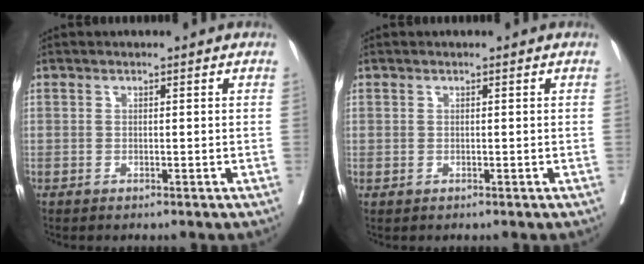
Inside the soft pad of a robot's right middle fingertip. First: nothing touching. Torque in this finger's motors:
{"motor_torque": [-0.11, -0.66, 0.04, 0.00]}